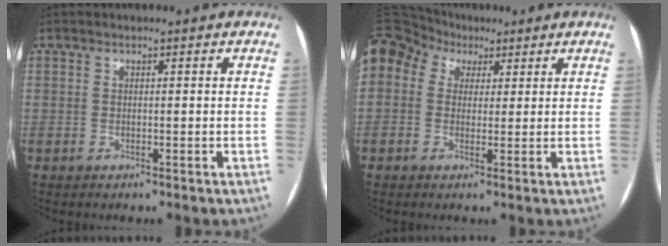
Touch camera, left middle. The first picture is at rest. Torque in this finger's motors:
{"motor_torque": [2.09, -0.04, 1.05, 0.21]}